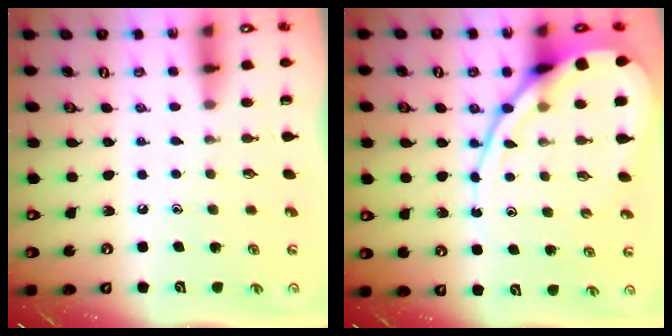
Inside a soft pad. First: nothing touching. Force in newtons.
{"total": 12.7, "press": 12.6, "slide": 1.2}